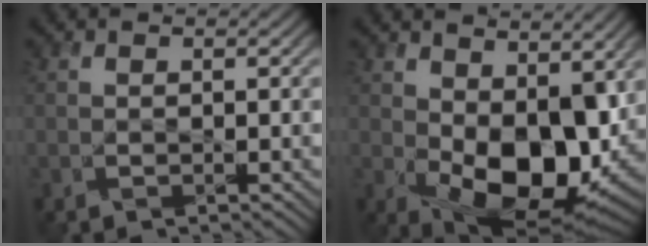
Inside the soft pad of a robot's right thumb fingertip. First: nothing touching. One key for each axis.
{"total": 14.2, "fx": 0.0, "fy": 8.2, "fz": 11.6, "tx": -0.193, "ty": -0.029, "tz": 0.011}